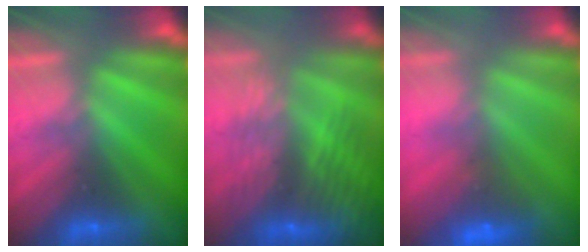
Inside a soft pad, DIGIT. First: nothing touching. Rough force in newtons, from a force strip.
{"total": 6.8}
{"total": 5.5}